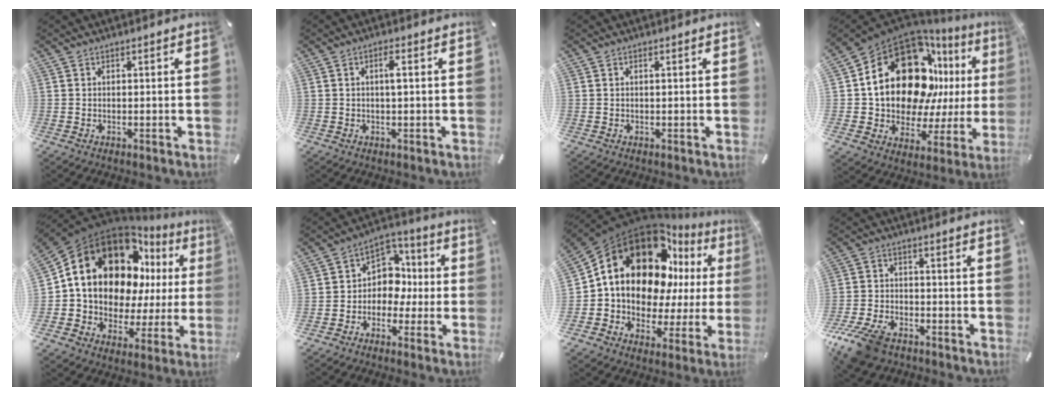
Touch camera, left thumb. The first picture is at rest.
{"total": 2.8, "force": [0.3, 0.6, 2.7], "torque": [-0.052, 0.003, 0.003]}
{"total": 0.6, "force": [0.1, 0.0, 0.5], "torque": [-0.010, 0.000, 0.002]}
{"total": 24.2, "force": [9.2, 15.5, 16.1], "torque": [-0.274, -0.066, 0.169]}
{"total": 19.5, "force": [8.8, 13.8, 10.6], "torque": [-0.179, -0.070, 0.164]}
{"total": 9.6, "force": [-1.4, 8.6, 4.0], "torque": [-0.064, 0.010, -0.024]}
{"total": 19.1, "force": [8.8, 13.0, 10.9], "torque": [-0.194, -0.070, 0.152]}
{"total": 9.9, "force": [-7.1, 5.2, 4.5], "torque": [-0.097, 0.032, -0.134]}